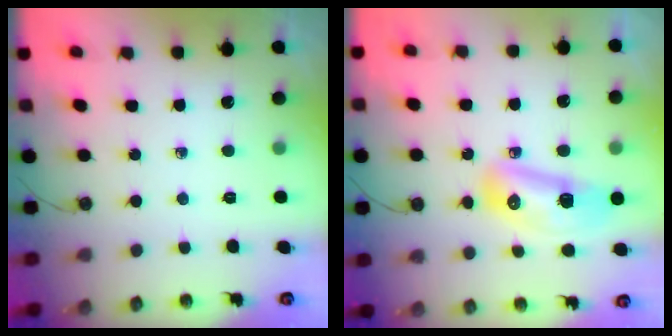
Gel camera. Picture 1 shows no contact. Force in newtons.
{"total": 12.1, "press": 12.1, "slide": 1.4}